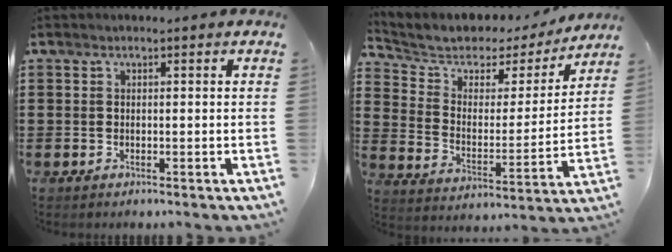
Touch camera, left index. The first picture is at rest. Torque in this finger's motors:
{"motor_torque": [1.06, -1.08, 0.18, 0.02]}